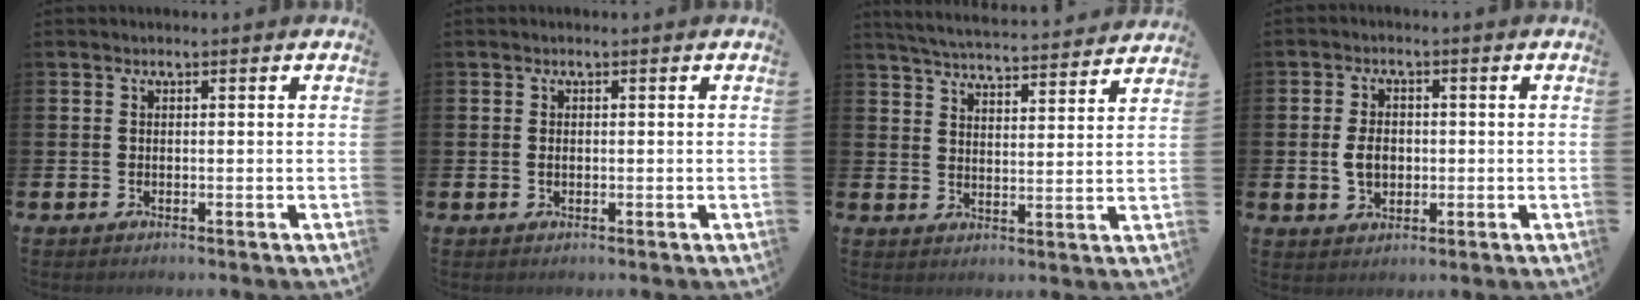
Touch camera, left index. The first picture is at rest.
{"total": 0.7, "force": [-0.1, 0.4, 0.5], "torque": [-0.008, 0.003, -0.004]}
{"total": 5.3, "force": [5.2, 0.3, 0.6], "torque": [-0.039, -0.038, 0.092]}
{"total": 4.1, "force": [-0.3, 2.9, 2.9], "torque": [-0.048, 0.007, -0.010]}